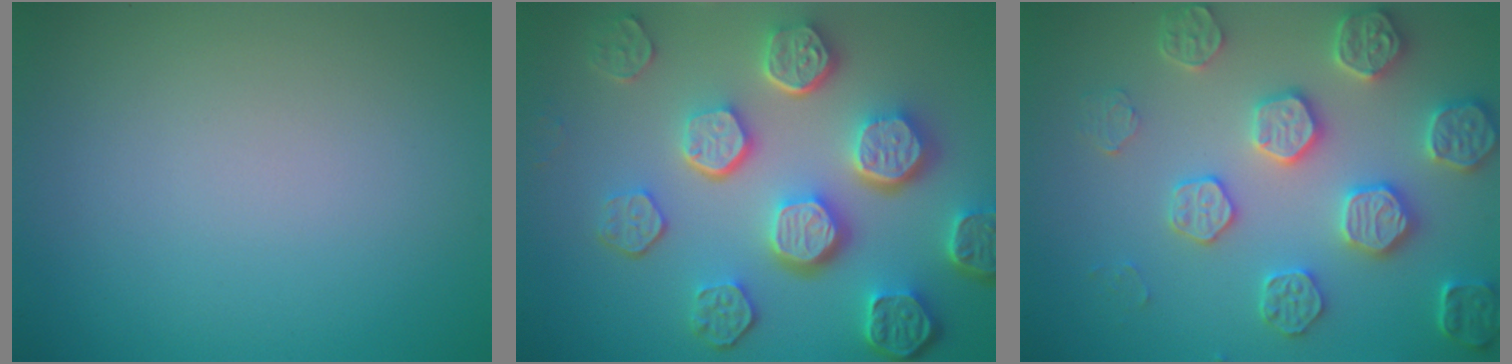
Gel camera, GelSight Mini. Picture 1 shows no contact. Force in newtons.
{"total": 8.5, "press": 6.2, "slide": 5.7}
{"total": 5.3, "press": 5.0, "slide": 1.8}